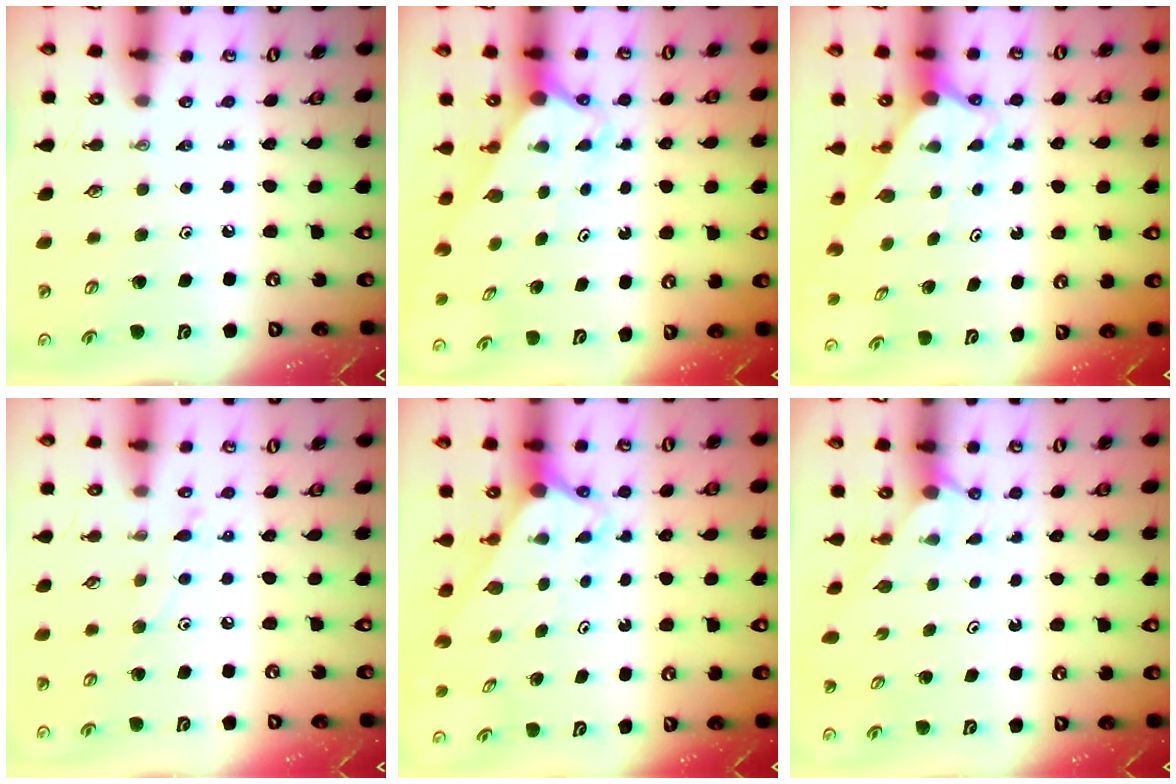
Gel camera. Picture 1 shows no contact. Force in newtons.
{"total": 2.6, "press": 2.6, "slide": 0.1}
{"total": 2.6, "press": 2.6, "slide": 0.1}
{"total": 6.1, "press": 6.1, "slide": 0.6}
{"total": 2.6, "press": 2.6, "slide": 0.1}
{"total": 2.2, "press": 2.2, "slide": 0.2}